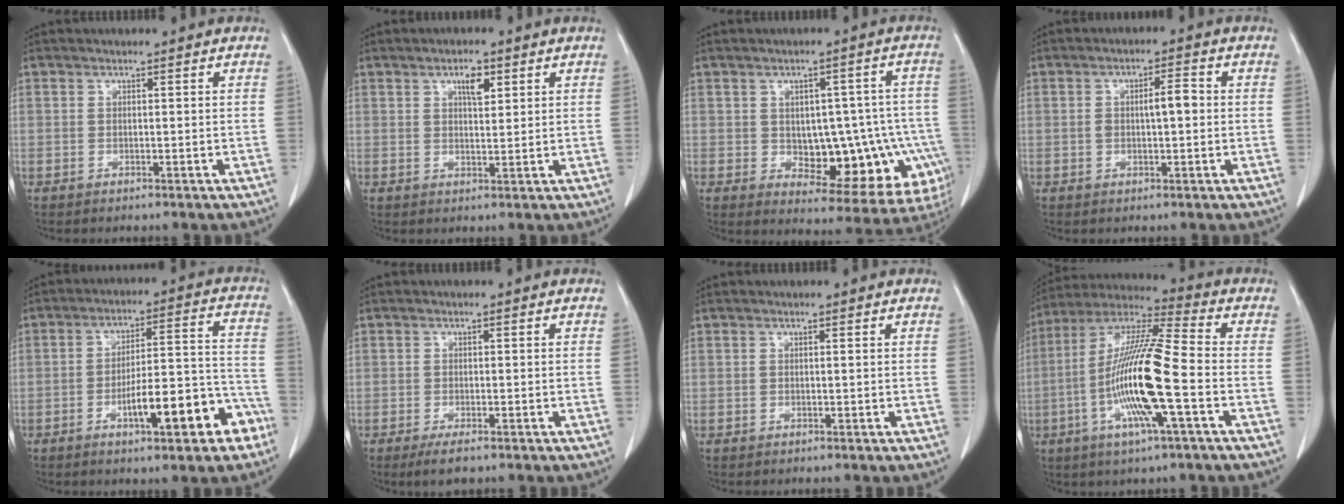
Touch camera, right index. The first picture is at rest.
{"total": 3.3, "force": [1.7, 1.2, 2.6], "torque": [-0.043, 0.000, 0.028]}
{"total": 15.4, "force": [-3.1, 8.5, 12.5], "torque": [-0.117, 0.027, -0.018]}
{"total": 4.2, "force": [0.2, 1.2, 4.0], "torque": [-0.073, 0.014, 0.005]}
{"total": 12.9, "force": [-6.1, 3.0, 10.9], "torque": [-0.155, 0.028, -0.086]}
{"total": 3.0, "force": [-2.1, 0.8, 2.0], "torque": [-0.038, -0.005, -0.032]}
{"total": 0.0}
{"total": 16.6, "force": [-4.0, 0.7, 16.1], "torque": [-0.319, -0.005, -0.083]}